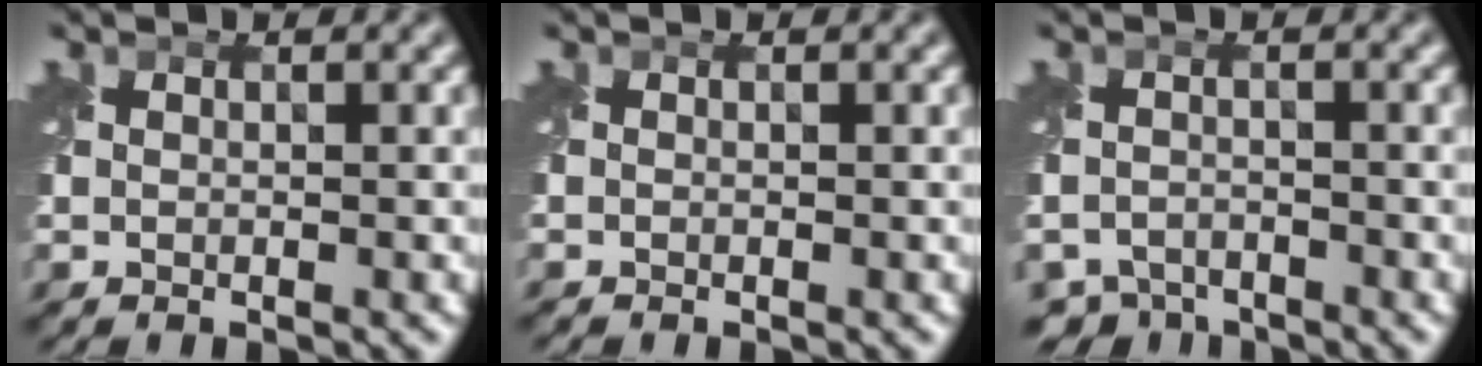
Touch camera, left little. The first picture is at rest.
{"total": 0.0}
{"total": 3.8, "force": [-3.6, 1.2, 0.3], "torque": [0.002, -0.013, -0.067]}